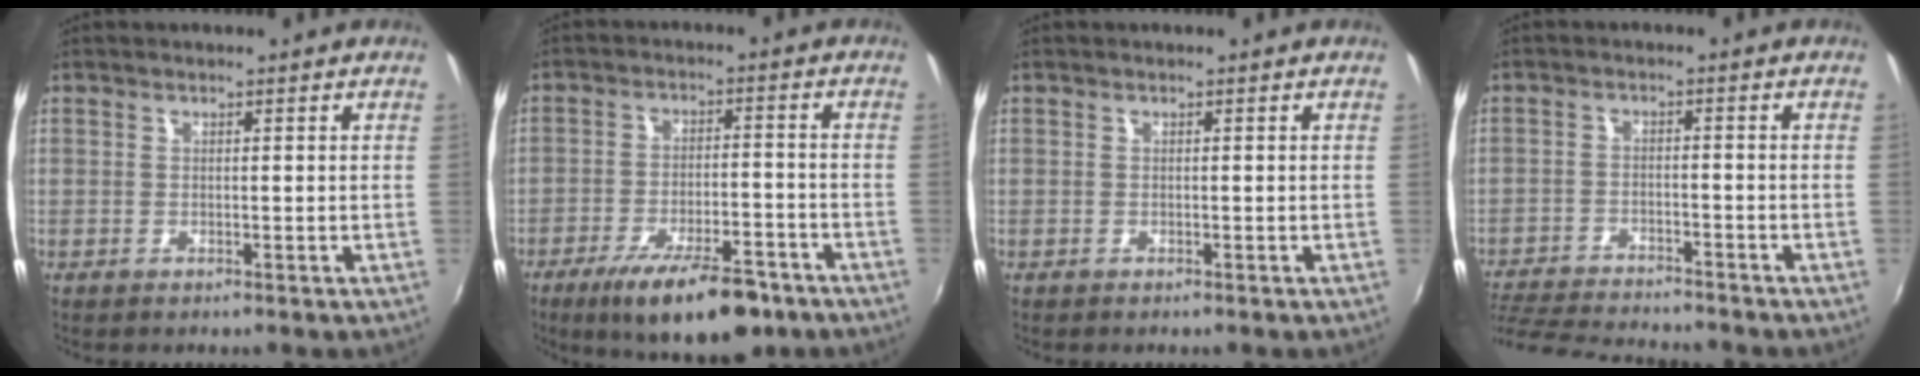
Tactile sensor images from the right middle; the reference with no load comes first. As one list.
[{"total": 14.9, "force": [-10.3, 4.6, 9.8], "torque": [-0.173, -0.020, -0.155]}, {"total": 0.0}, {"total": 14.1, "force": [-12.8, 2.5, 5.5], "torque": [-0.132, -0.022, -0.207]}]